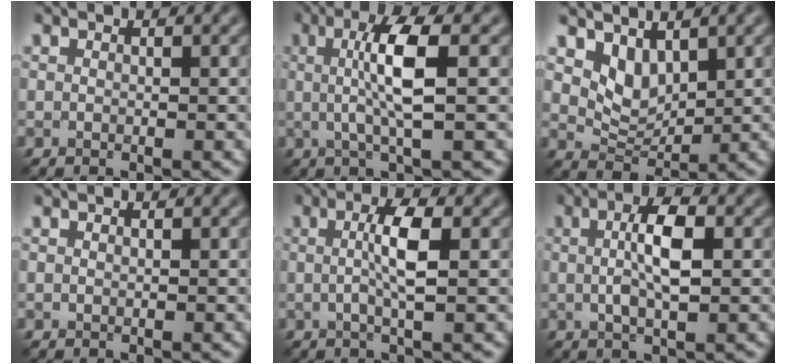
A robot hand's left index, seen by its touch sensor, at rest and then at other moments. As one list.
[{"total": 5.3, "force": [0.6, 0.9, 5.2], "torque": [-0.101, 0.003, 0.012]}, {"total": 3.2, "force": [2.1, 1.9, 1.6], "torque": [-0.038, -0.013, 0.037]}, {"total": 0.0}, {"total": 3.6, "force": [0.3, 0.6, 3.5], "torque": [-0.067, 0.005, 0.002]}, {"total": 4.4, "force": [0.5, 1.3, 4.1], "torque": [-0.081, 0.005, 0.005]}]